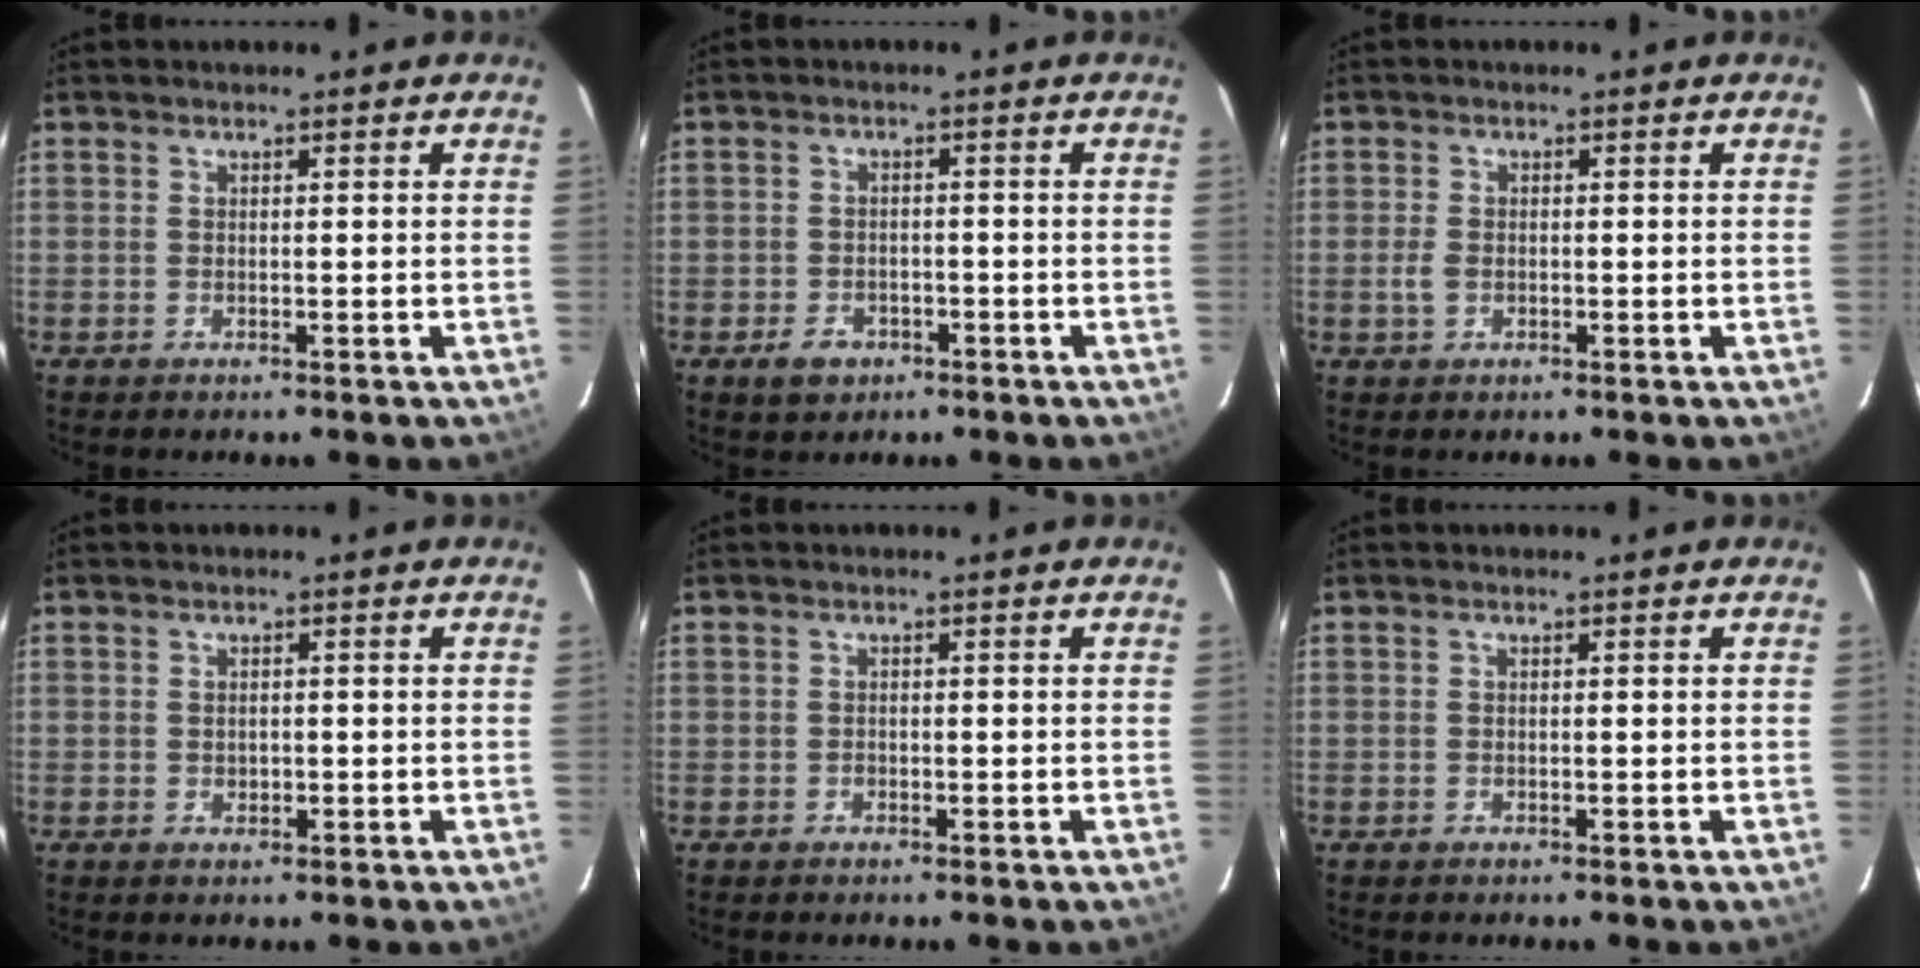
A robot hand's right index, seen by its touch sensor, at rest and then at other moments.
{"total": 4.3, "force": [-2.4, 3.2, 1.6], "torque": [-0.039, 0.006, -0.031]}
{"total": 2.2, "force": [-0.6, 1.6, 1.4], "torque": [-0.031, 0.000, -0.011]}
{"total": 1.1, "force": [0.0, 0.9, 0.5], "torque": [-0.006, 0.001, -0.001]}
{"total": 0.6, "force": [-0.3, 0.6, 0.0], "torque": [0.002, 0.000, -0.006]}
{"total": 0.0}